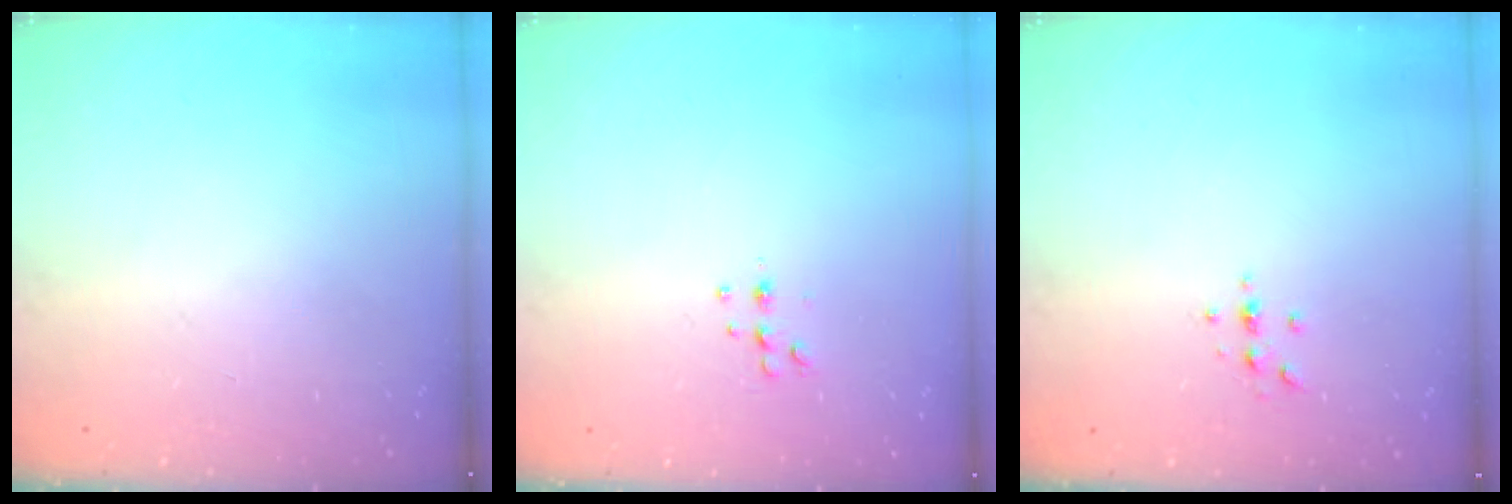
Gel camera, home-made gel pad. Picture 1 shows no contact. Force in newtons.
{"total": 5.3, "press": 5.2, "slide": 0.8}
{"total": 2.4, "press": 2.4, "slide": 0.3}